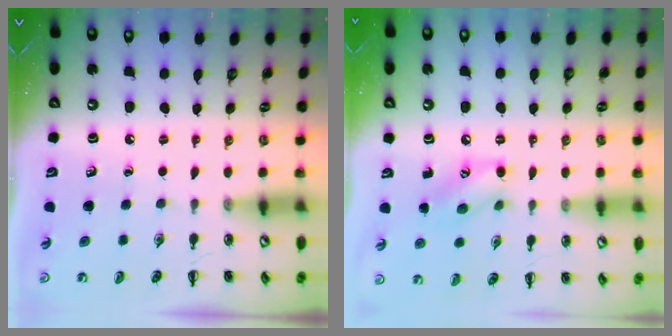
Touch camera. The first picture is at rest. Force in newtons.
{"total": 9.7, "press": 9.7, "slide": 1.0}